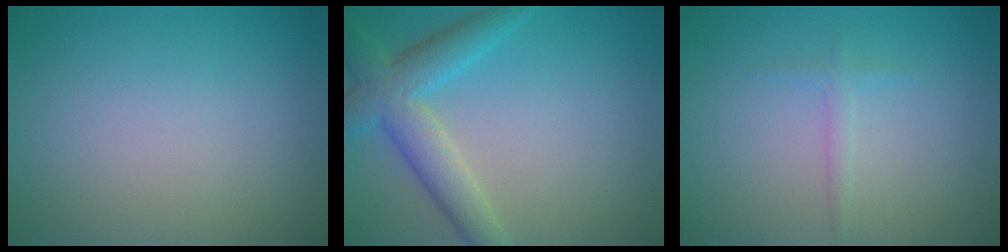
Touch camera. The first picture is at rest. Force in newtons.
{"total": 5.2, "press": 5.2, "slide": 0.3}
{"total": 0.9, "press": 0.9, "slide": 0.0}